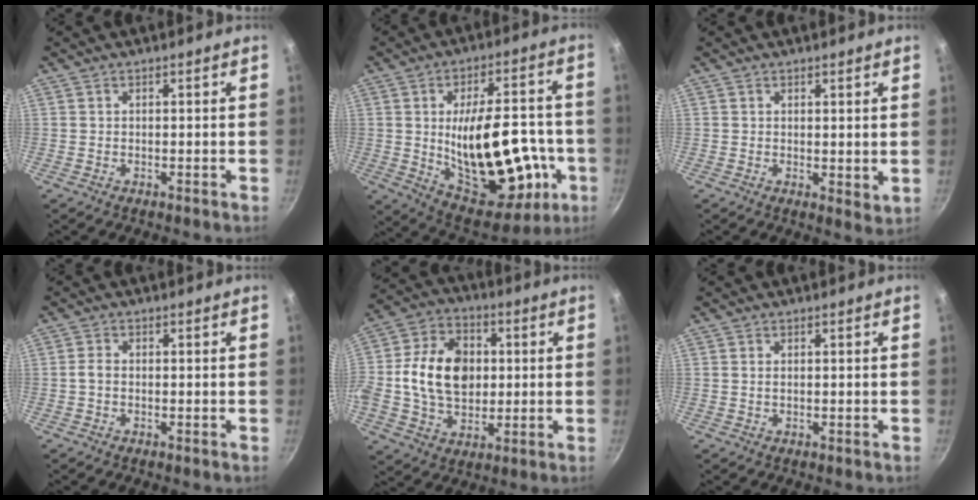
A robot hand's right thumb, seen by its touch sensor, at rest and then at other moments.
{"total": 25.6, "force": [-3.6, 13.0, 21.8], "torque": [-0.289, 0.015, -0.024]}
{"total": 2.8, "force": [1.4, 1.3, 2.1], "torque": [-0.026, -0.014, 0.020]}
{"total": 1.5, "force": [-0.4, 0.9, 1.0], "torque": [-0.024, 0.009, -0.011]}
{"total": 16.8, "force": [0.9, 12.3, 11.4], "torque": [-0.178, 0.016, 0.006]}
{"total": 0.7, "force": [0.1, 0.3, 0.6], "torque": [-0.011, 0.000, 0.002]}